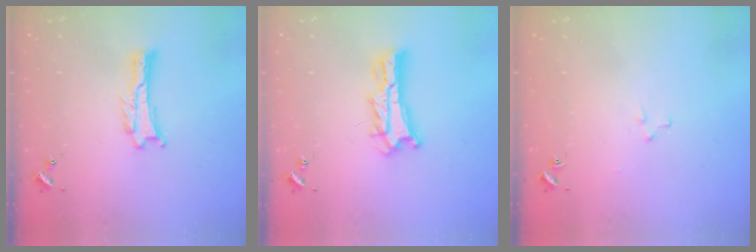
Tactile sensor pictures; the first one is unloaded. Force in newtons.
{"total": 5.2, "press": 5.2, "slide": 0.5}
{"total": 2.2, "press": 2.2, "slide": 0.2}